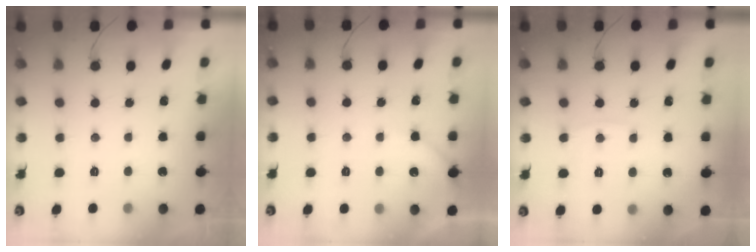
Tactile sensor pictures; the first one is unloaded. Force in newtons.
{"total": 3.9, "press": 3.8, "slide": 0.6}
{"total": 4.5, "press": 4.4, "slide": 0.5}